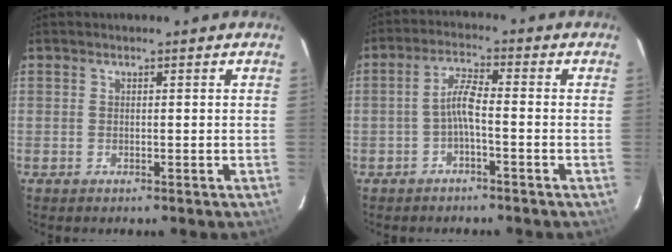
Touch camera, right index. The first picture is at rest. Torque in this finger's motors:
{"motor_torque": [0.46, -0.10, 0.15, 0.04]}